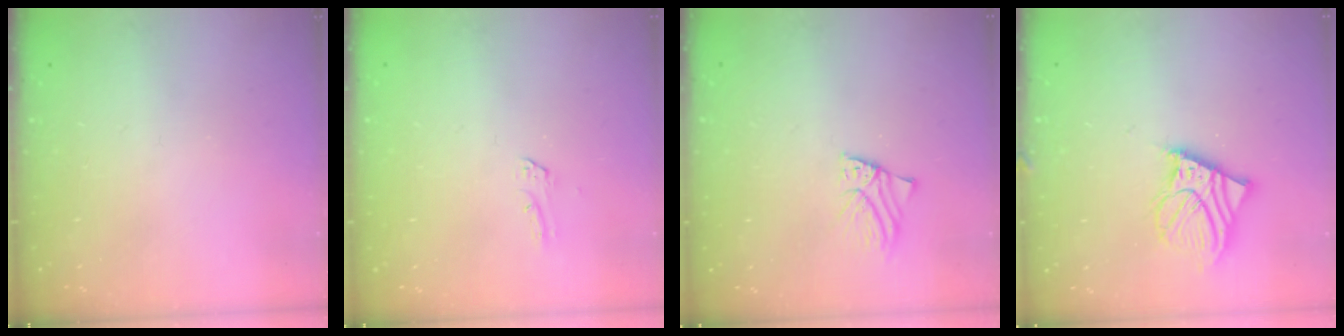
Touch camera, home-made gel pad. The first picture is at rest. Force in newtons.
{"total": 1.6, "press": 1.6, "slide": 0.2}
{"total": 2.1, "press": 2.1, "slide": 0.2}
{"total": 10.4, "press": 10.3, "slide": 1.7}